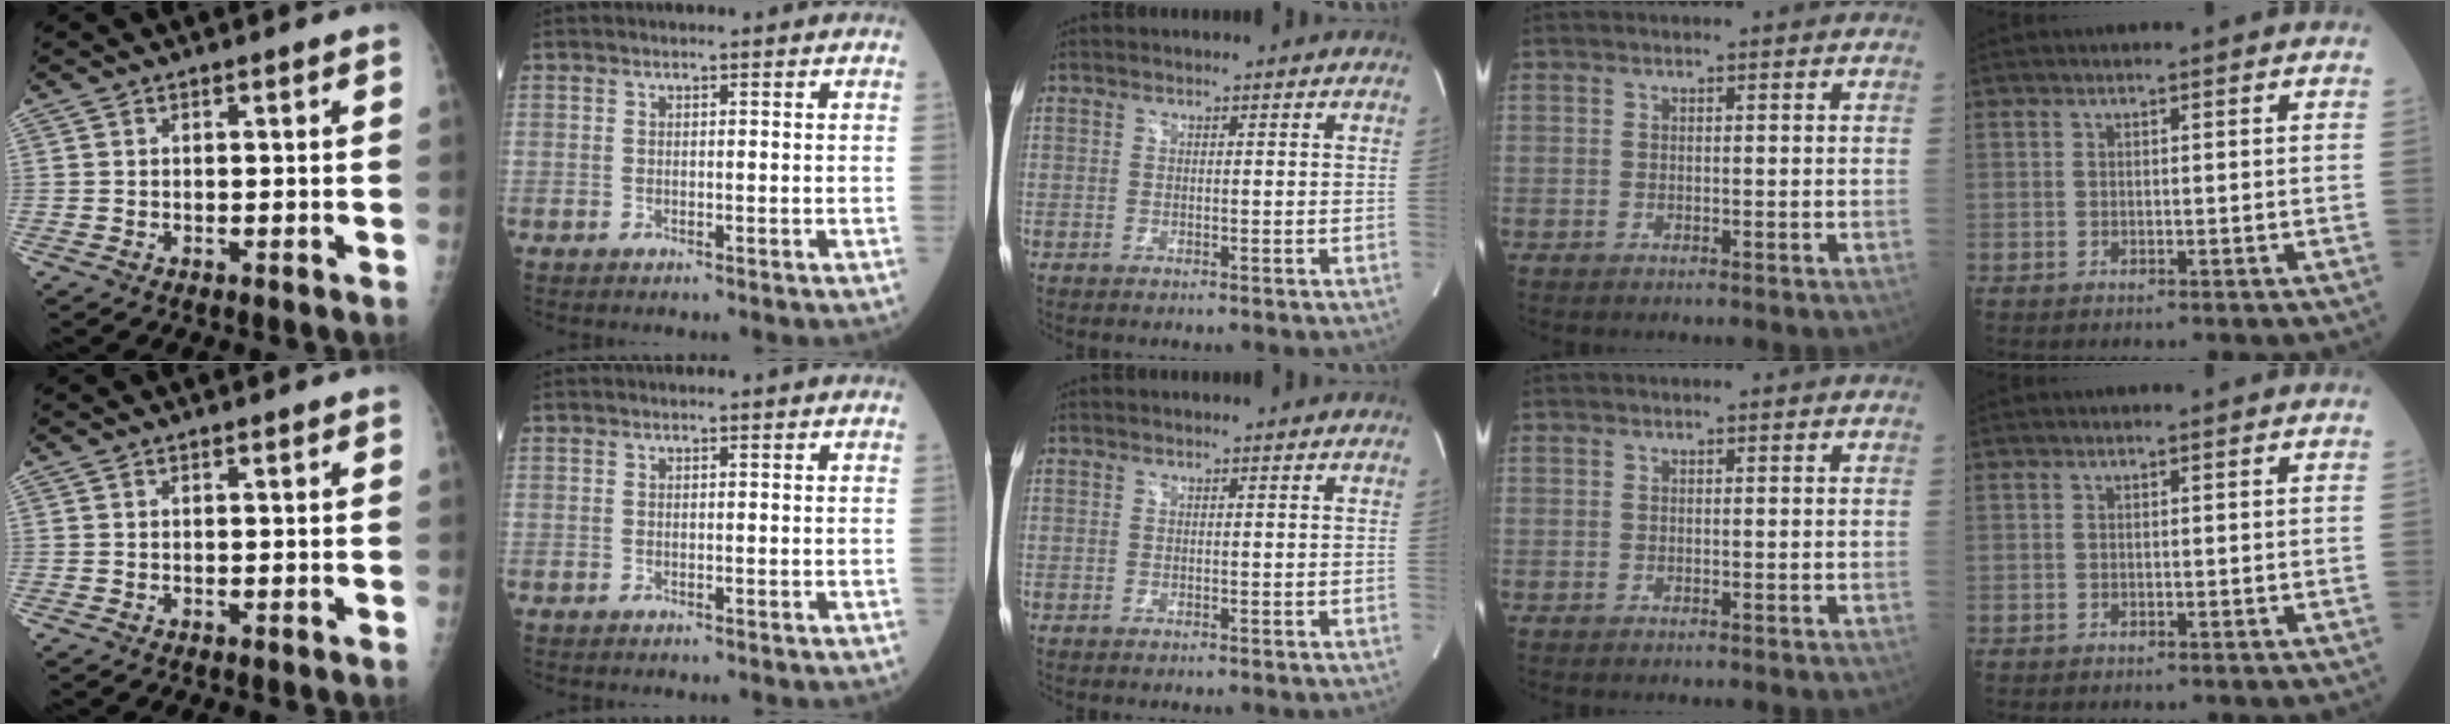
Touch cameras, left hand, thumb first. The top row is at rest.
{}